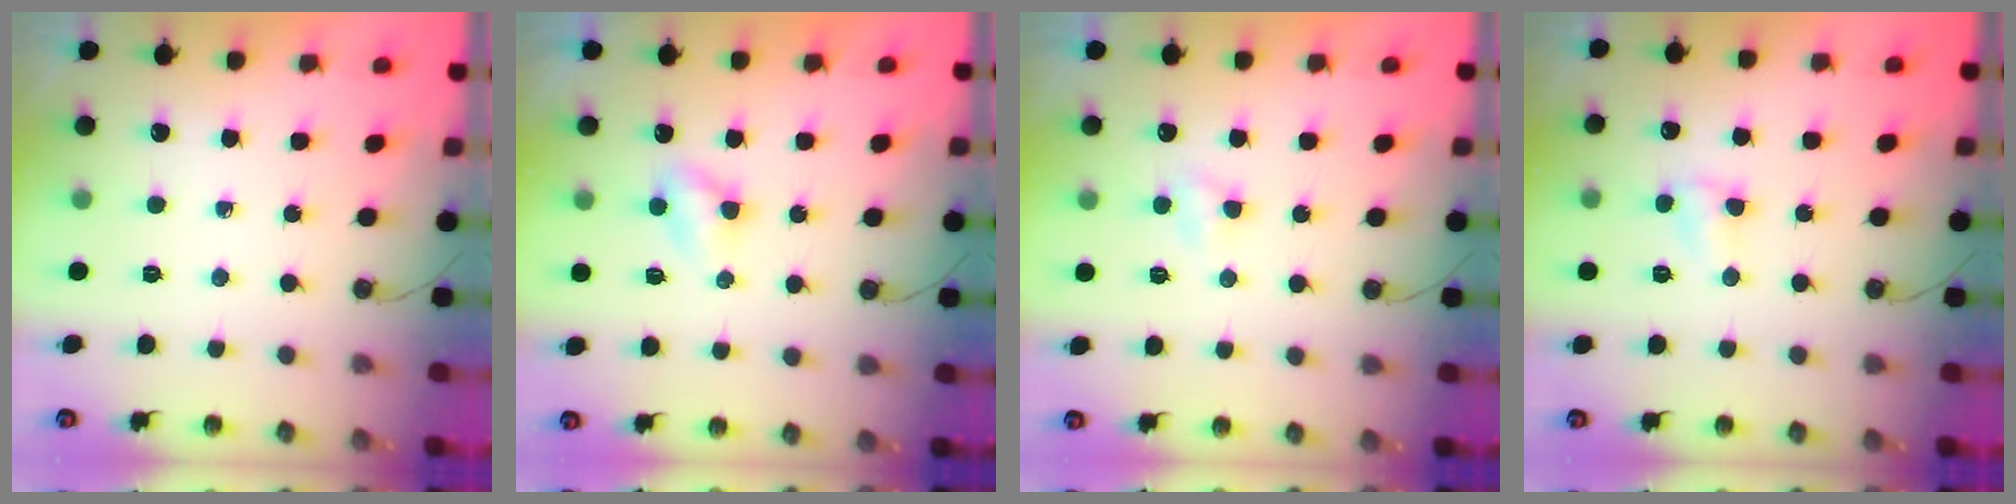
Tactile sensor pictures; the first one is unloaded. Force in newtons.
{"total": 3.2, "press": 3.2, "slide": 0.4}
{"total": 2.9, "press": 2.8, "slide": 0.5}
{"total": 3.7, "press": 3.6, "slide": 0.5}